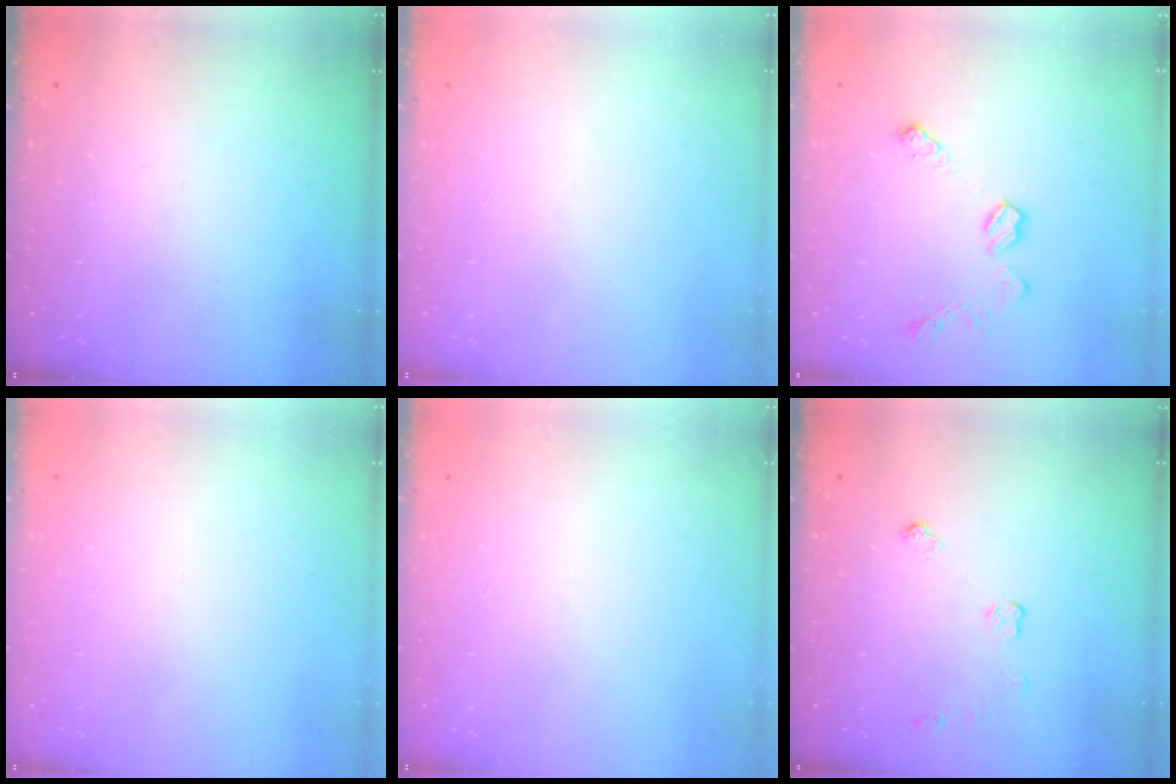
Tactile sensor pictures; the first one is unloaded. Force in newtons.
{"total": 0.0}
{"total": 9.3, "press": 9.3, "slide": 0.4}
{"total": 0.0}
{"total": 0.0}
{"total": 4.5, "press": 4.4, "slide": 0.7}